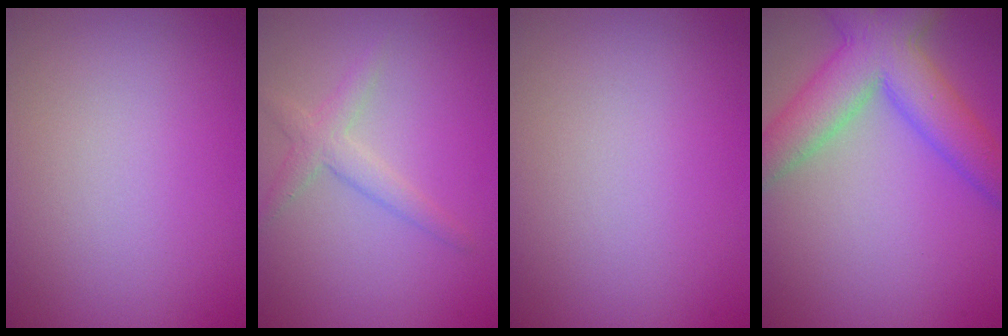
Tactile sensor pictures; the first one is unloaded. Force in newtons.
{"total": 2.3, "press": 2.3, "slide": 0.1}
{"total": 0.0}
{"total": 7.7, "press": 7.7, "slide": 0.3}